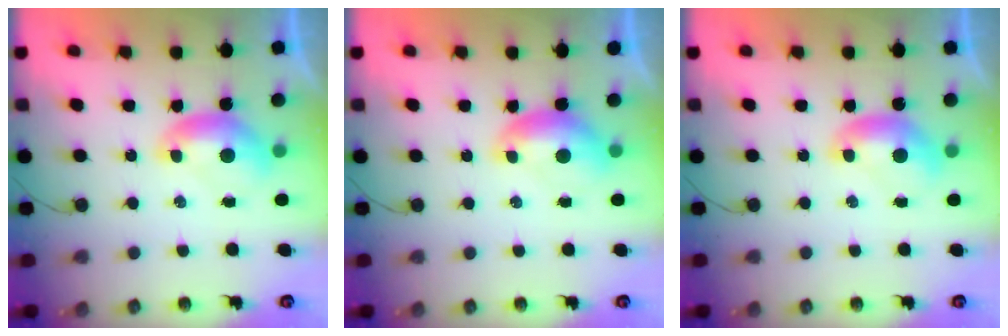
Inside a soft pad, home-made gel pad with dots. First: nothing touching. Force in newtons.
{"total": 0.9, "press": 0.8, "slide": 0.3}
{"total": 0.0}